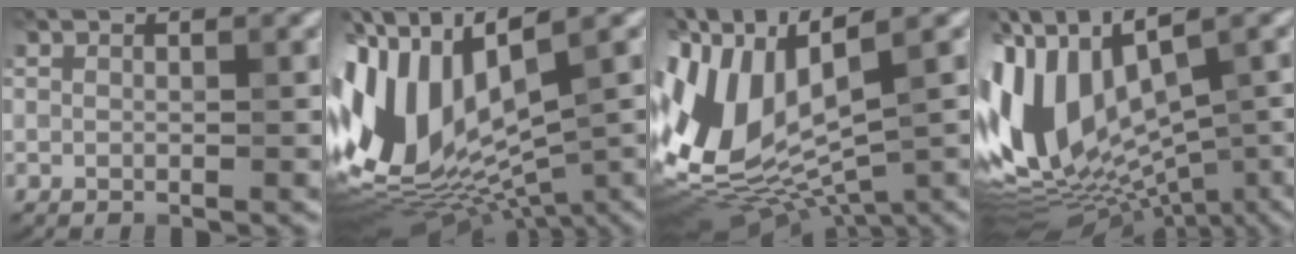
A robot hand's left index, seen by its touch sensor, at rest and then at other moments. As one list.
[{"total": 13.8, "force": [0.6, 6.8, 12.0], "torque": [-0.263, 0.004, 0.021]}, {"total": 12.5, "force": [0.3, 6.4, 10.7], "torque": [-0.242, 0.001, 0.013]}, {"total": 14.2, "force": [0.2, 7.3, 12.2], "torque": [-0.251, 0.005, 0.023]}]